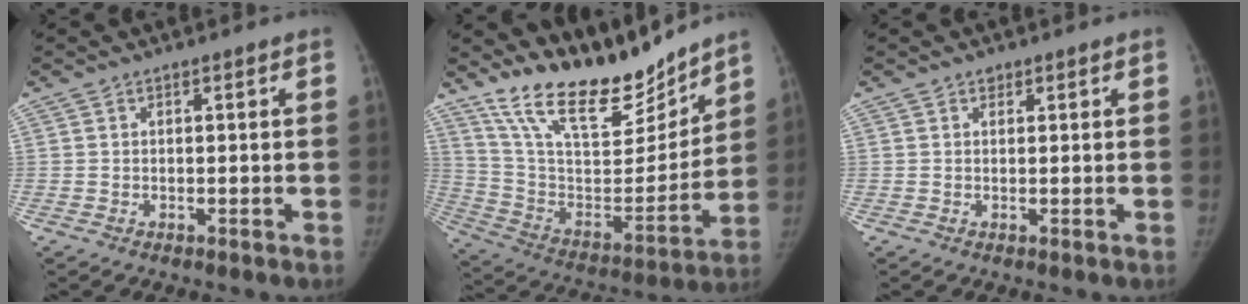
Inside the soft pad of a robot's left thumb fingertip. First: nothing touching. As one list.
[{"total": 22.8, "force": [19.0, 7.1, 10.3], "torque": [-0.131, -0.106, 0.333]}, {"total": 0.8, "force": [0.5, 0.6, 0.1], "torque": [0.006, -0.003, 0.005]}]